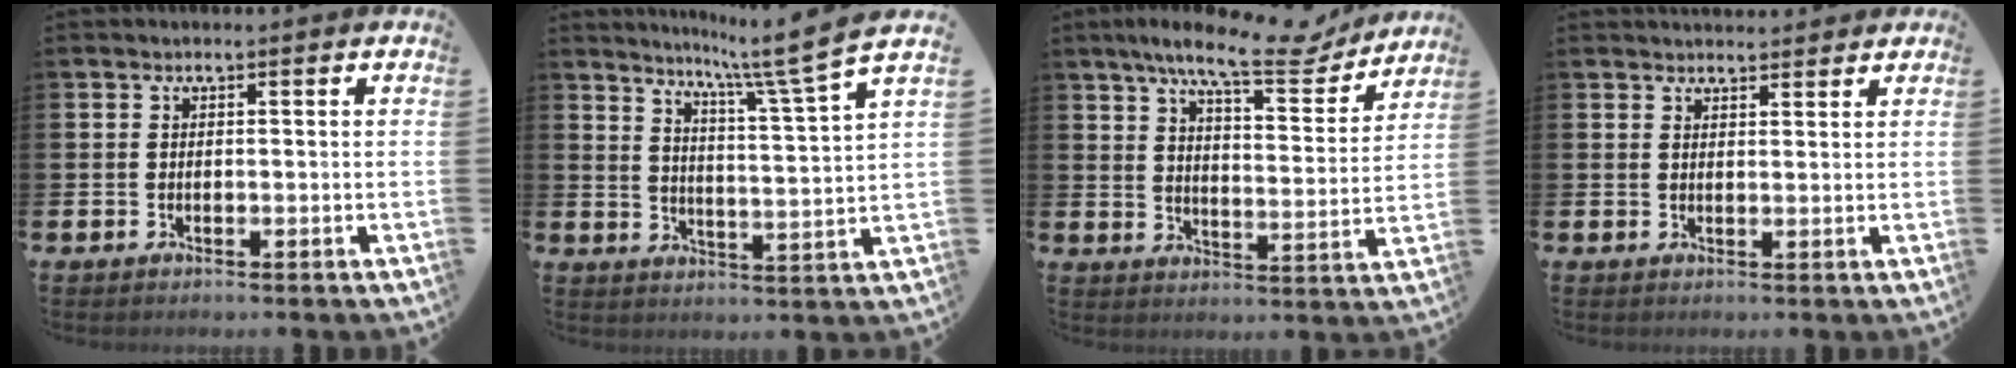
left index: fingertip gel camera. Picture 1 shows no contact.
{"total": 7.0, "force": [5.9, -1.1, 3.7], "torque": [-0.074, -0.049, 0.089]}
{"total": 10.7, "force": [8.8, 2.3, 5.6], "torque": [-0.105, -0.045, 0.147]}
{"total": 2.4, "force": [2.3, 0.7, 0.0], "torque": [0.005, -0.012, 0.040]}